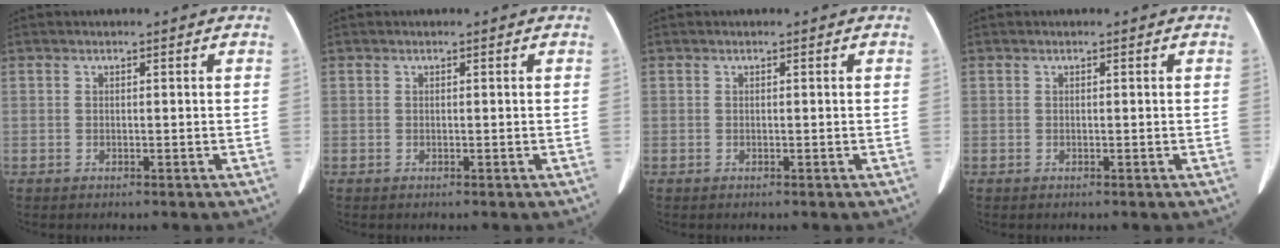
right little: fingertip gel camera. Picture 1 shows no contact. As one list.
[{"total": 0.0}, {"total": 0.0}, {"total": 0.0}]